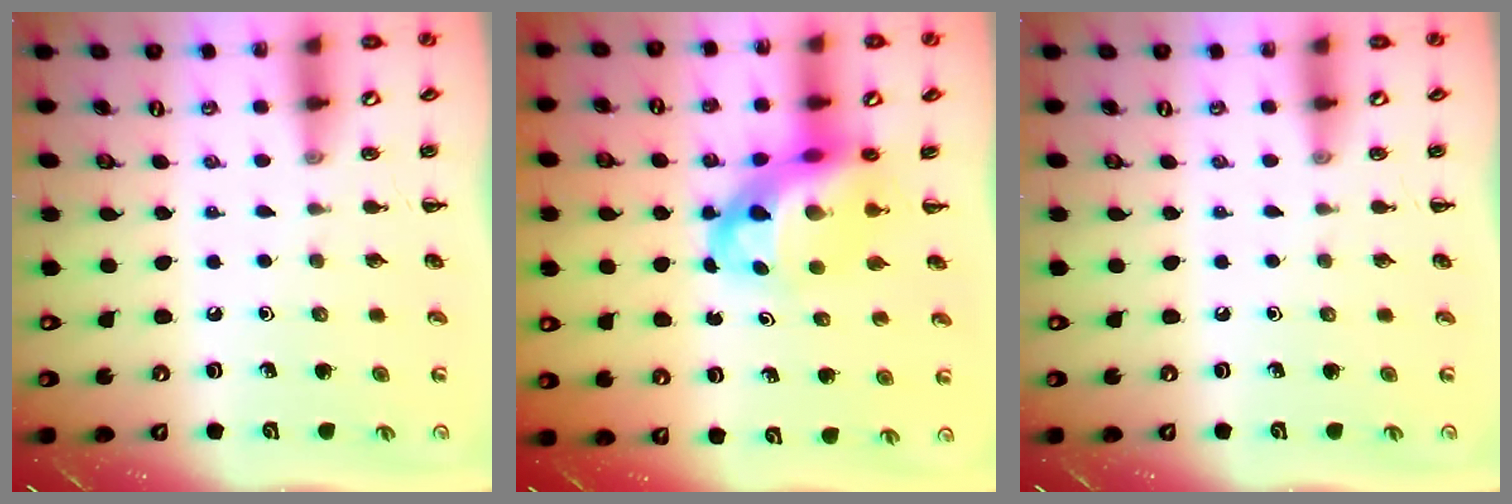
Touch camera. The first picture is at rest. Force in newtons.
{"total": 10.1, "press": 9.8, "slide": 2.5}
{"total": 0.0}